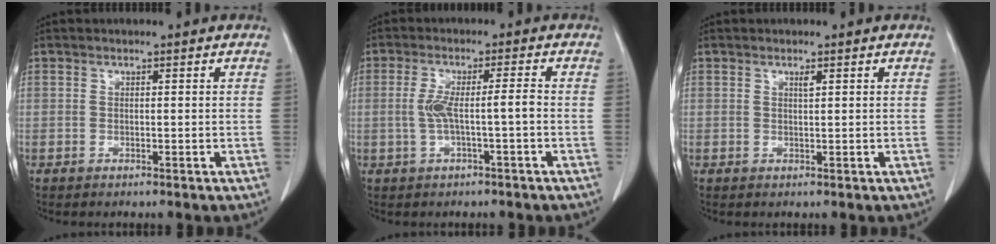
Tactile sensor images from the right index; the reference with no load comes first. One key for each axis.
{"total": 4.8, "fx": -0.8, "fy": 0.0, "fz": 4.7, "tx": -0.095, "ty": 0.014, "tz": -0.011}
{"total": 0.7, "fx": 0.4, "fy": 0.0, "fz": 0.5, "tx": -0.011, "ty": -0.002, "tz": 0.008}